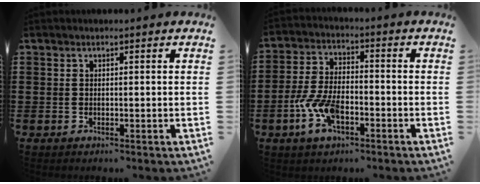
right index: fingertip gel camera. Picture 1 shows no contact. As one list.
[{"total": 7.9, "force": [-3.2, 4.0, 6.0], "torque": [-0.147, -0.001, -0.065]}]